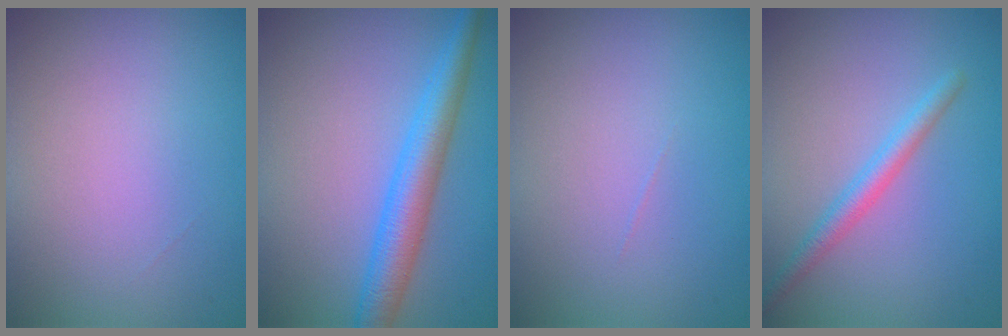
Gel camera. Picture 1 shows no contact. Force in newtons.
{"total": 4.3, "press": 4.3, "slide": 0.1}
{"total": 0.0}
{"total": 2.1, "press": 2.1, "slide": 0.0}